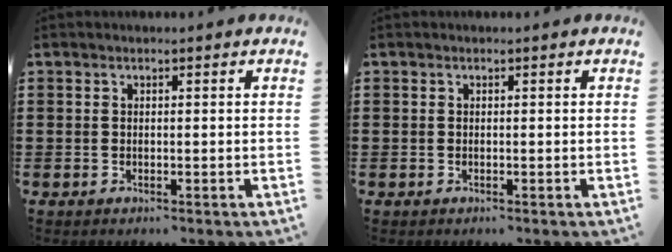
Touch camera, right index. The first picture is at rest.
{"total": 0.0}